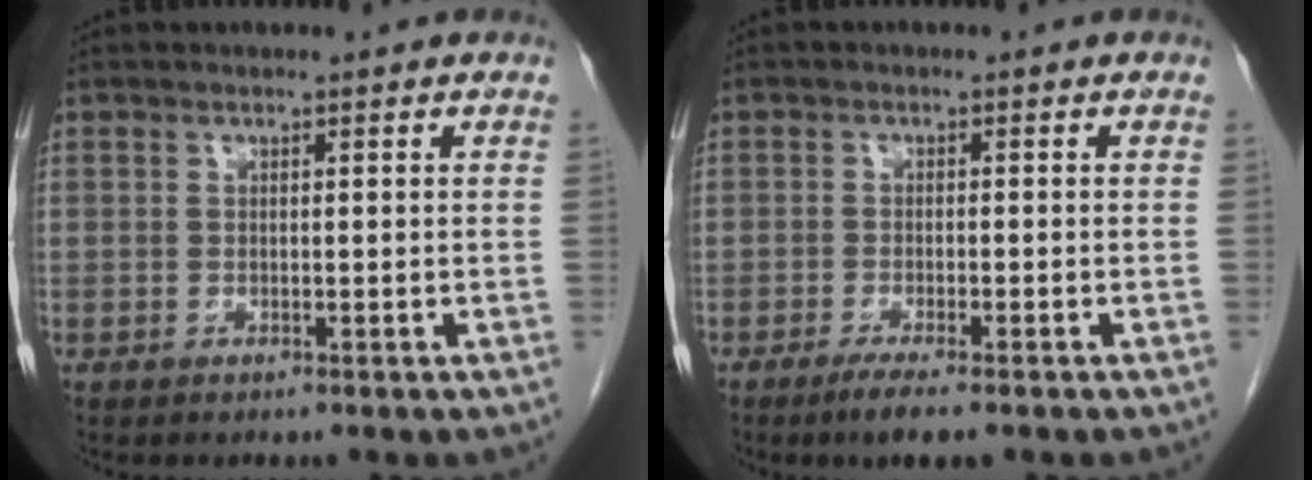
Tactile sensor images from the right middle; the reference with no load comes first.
{"total": 4.1, "force": [-2.9, 0.4, 2.9], "torque": [-0.049, -0.010, -0.046]}